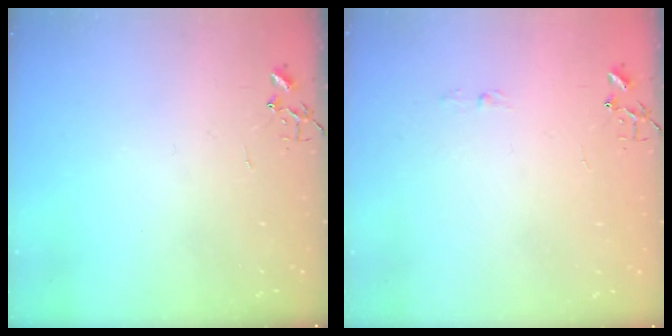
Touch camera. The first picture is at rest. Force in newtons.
{"total": 2.9, "press": 2.9, "slide": 0.4}